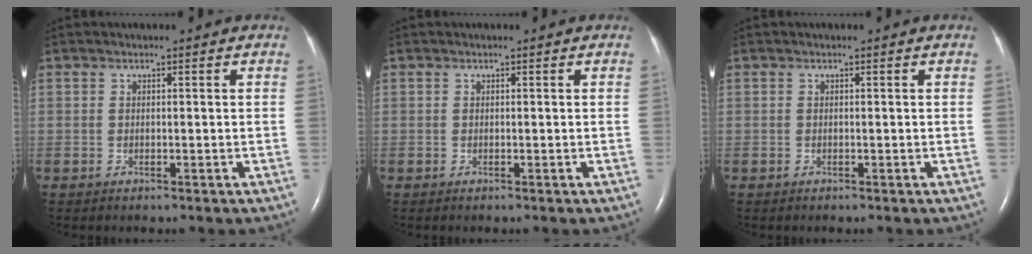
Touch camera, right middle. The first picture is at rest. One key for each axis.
{"total": 0.0}
{"total": 0.0}